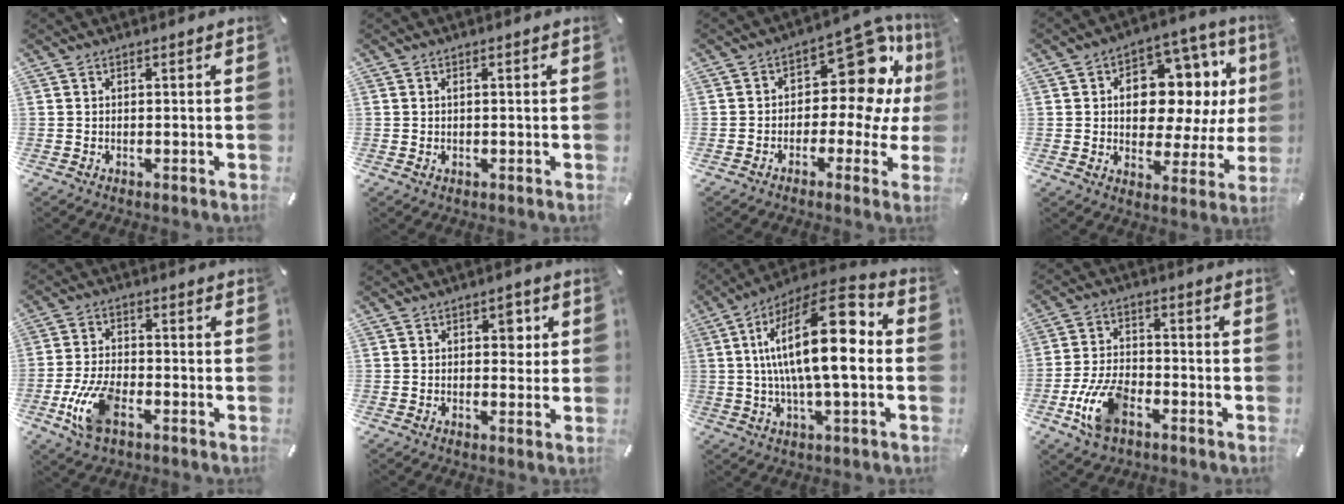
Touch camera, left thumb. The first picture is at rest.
{"total": 0.9, "force": [0.1, 0.5, 0.8], "torque": [-0.017, 0.001, 0.001]}
{"total": 16.0, "force": [5.6, 9.0, 12.0], "torque": [-0.161, -0.043, 0.089]}
{"total": 15.1, "force": [4.1, 10.1, 10.4], "torque": [-0.137, -0.032, 0.073]}
{"total": 10.8, "force": [-4.4, 5.7, 8.1], "torque": [-0.175, 0.008, -0.078]}
{"total": 3.8, "force": [1.0, 2.5, 2.6], "torque": [-0.015, -0.008, 0.006]}
{"total": 22.0, "force": [2.5, 7.6, 20.5], "torque": [-0.362, -0.010, 0.032]}
{"total": 11.7, "force": [-5.6, 6.6, 8.0], "torque": [-0.176, 0.014, -0.102]}